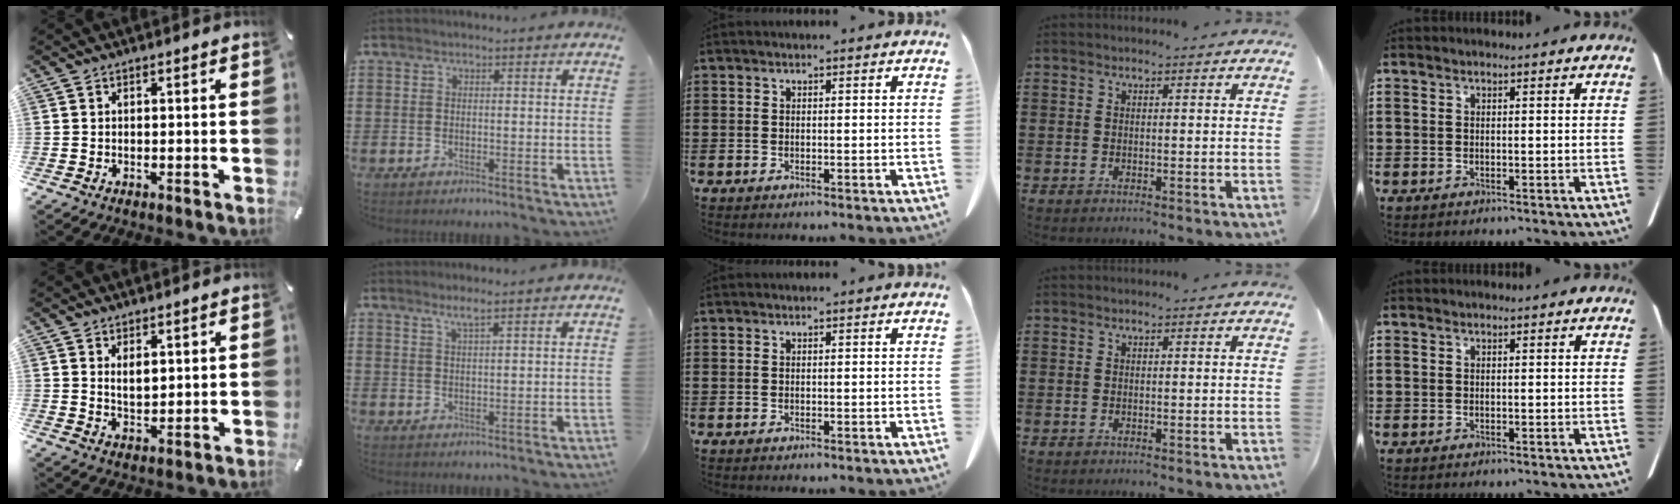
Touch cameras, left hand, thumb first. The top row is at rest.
{"thumb": {"total": 3.5, "force": [2.0, 1.8, 2.3], "torque": [-0.034, -0.008, 0.032]}, "index": {"total": 2.4, "force": [1.9, -0.1, 1.5], "torque": [-0.031, 0.000, 0.035]}}